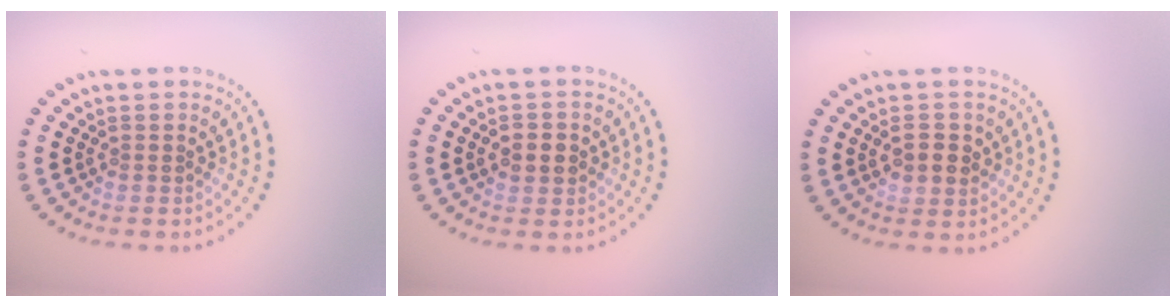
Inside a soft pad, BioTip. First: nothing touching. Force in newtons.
{"total": 2.4, "press": 2.3, "slide": 0.3}
{"total": 2.6, "press": 2.6, "slide": 0.3}